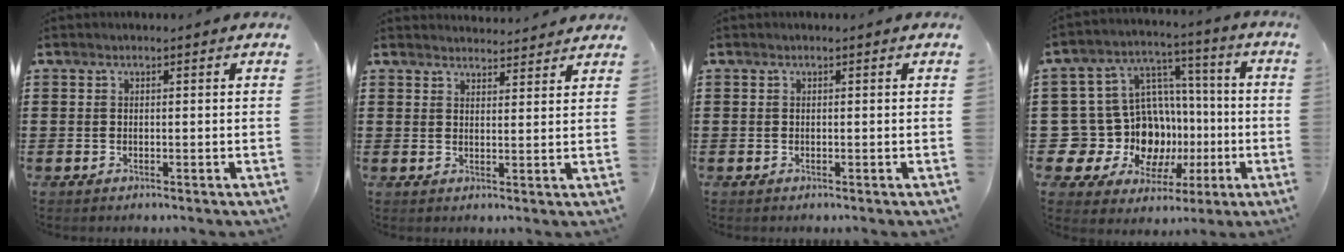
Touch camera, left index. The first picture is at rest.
{"total": 2.8, "force": [2.8, 0.1, 0.0], "torque": [-0.001, -0.014, 0.052]}
{"total": 0.0}
{"total": 12.3, "force": [-1.6, 11.3, 4.6], "torque": [-0.117, 0.001, -0.014]}